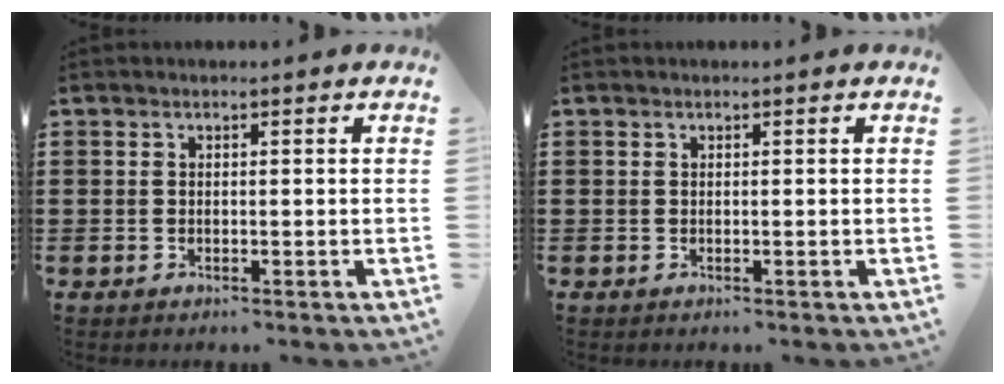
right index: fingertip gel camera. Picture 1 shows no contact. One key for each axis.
{"total": 0.0}